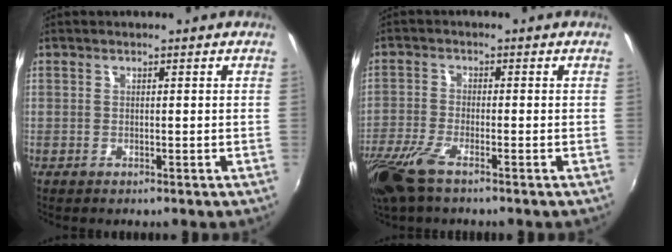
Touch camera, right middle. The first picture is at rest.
{"total": 9.3, "force": [-6.3, 2.5, 6.4], "torque": [-0.159, -0.032, -0.126]}